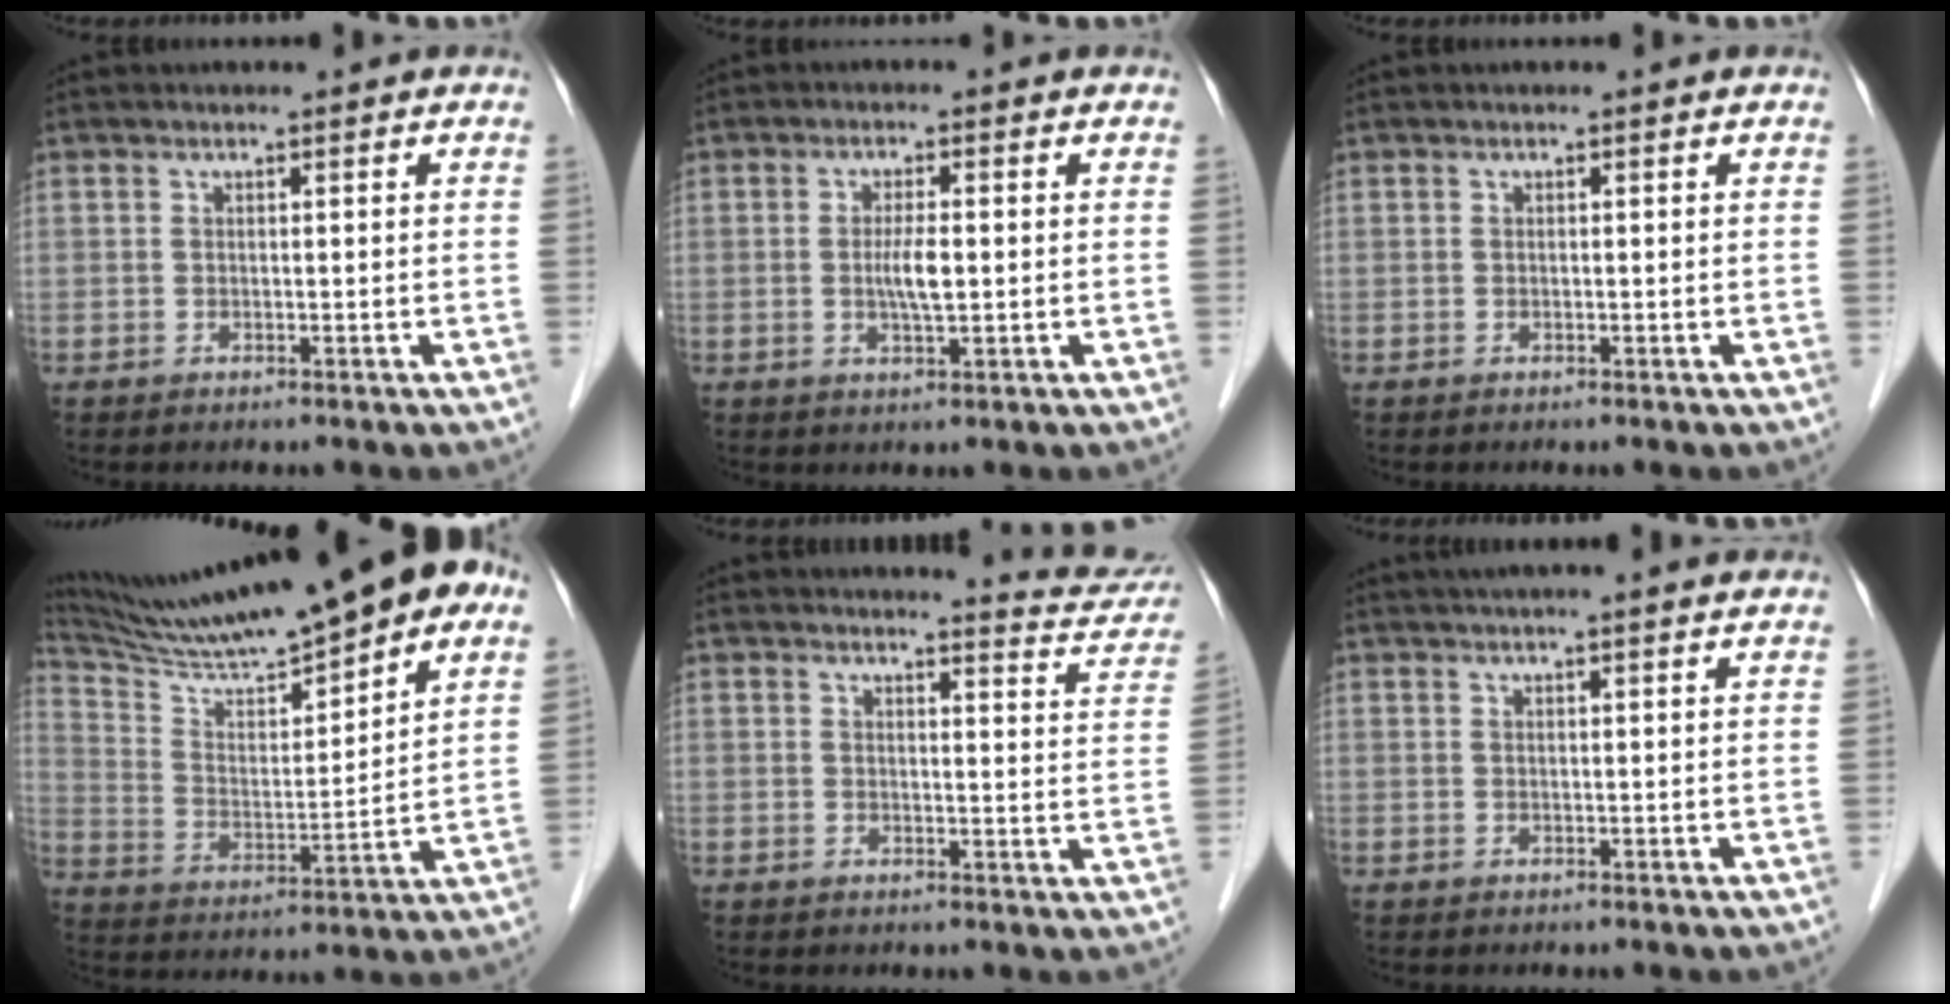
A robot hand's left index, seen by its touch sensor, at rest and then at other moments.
{"total": 3.7, "force": [-0.2, 0.6, 3.6], "torque": [-0.071, -0.003, -0.004]}
{"total": 0.0}
{"total": 23.4, "force": [18.7, 2.5, 13.8], "torque": [-0.229, 0.025, 0.294]}
{"total": 8.4, "force": [8.3, 0.4, 1.2], "torque": [-0.007, -0.037, 0.077]}
{"total": 9.5, "force": [8.3, 0.1, 4.7], "torque": [-0.071, 0.031, 0.096]}